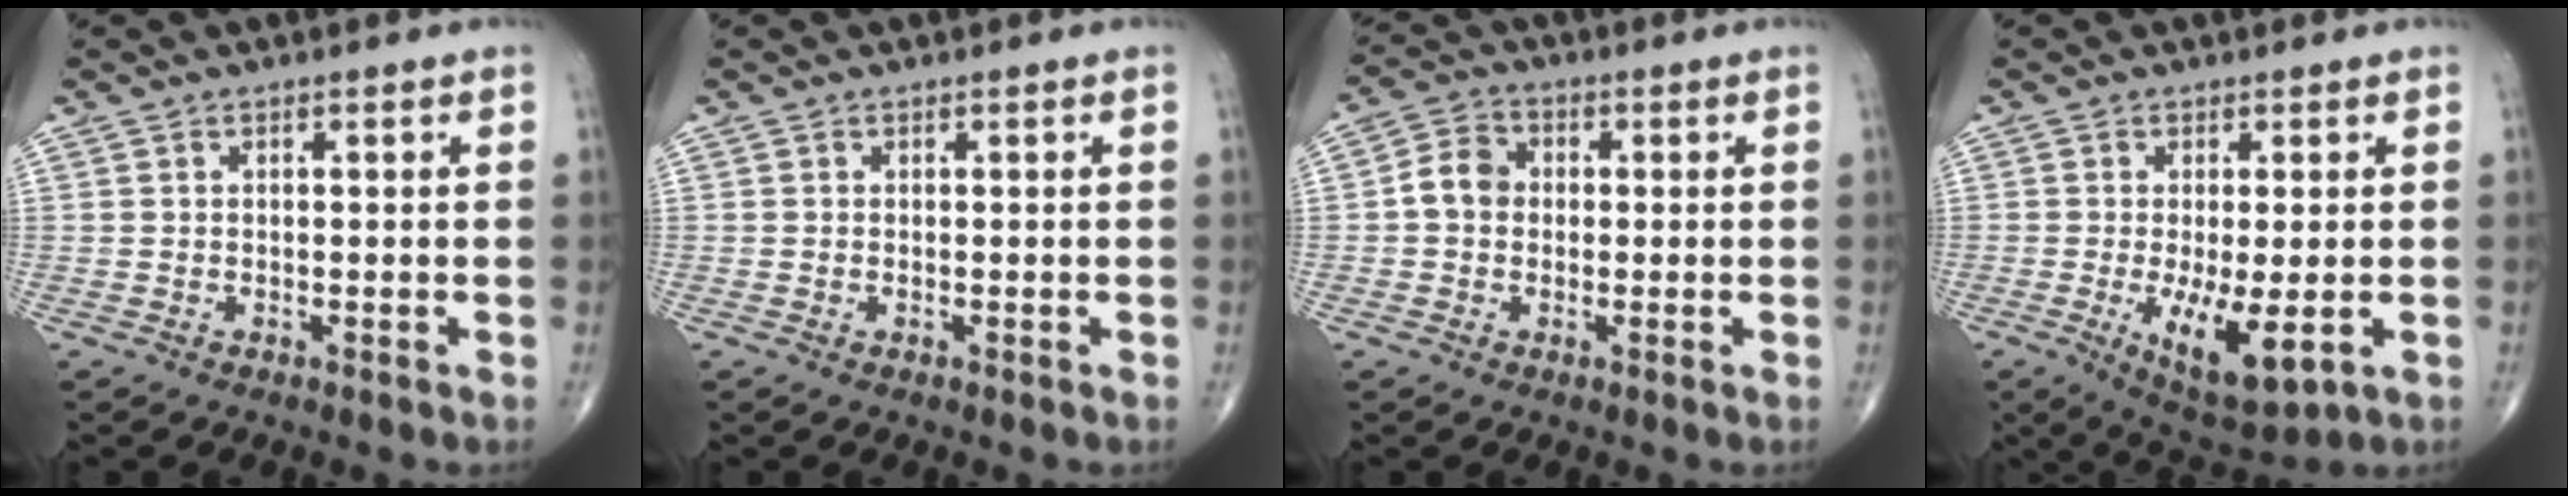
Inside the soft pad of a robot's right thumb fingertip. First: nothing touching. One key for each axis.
{"total": 0.0}
{"total": 5.4, "fx": -0.2, "fy": 4.5, "fz": 3.0, "tx": -0.043, "ty": 0.017, "tz": -0.014}
{"total": 10.1, "fx": -2.4, "fy": 3.7, "fz": 9.2, "tx": -0.151, "ty": -0.024, "tz": -0.027}